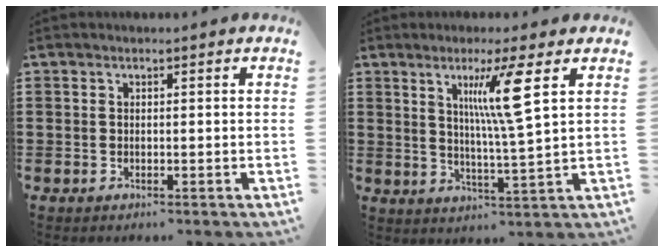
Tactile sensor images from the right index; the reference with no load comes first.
{"total": 8.5, "force": [3.5, -0.1, 7.7], "torque": [-0.152, -0.003, 0.051]}